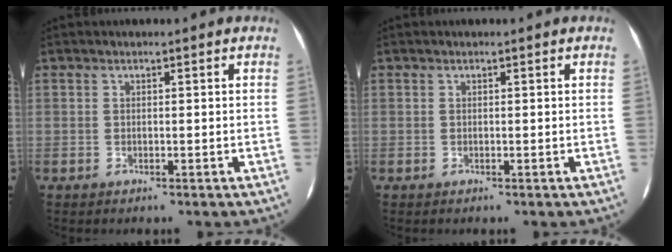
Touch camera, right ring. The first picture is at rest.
{"total": 0.0}